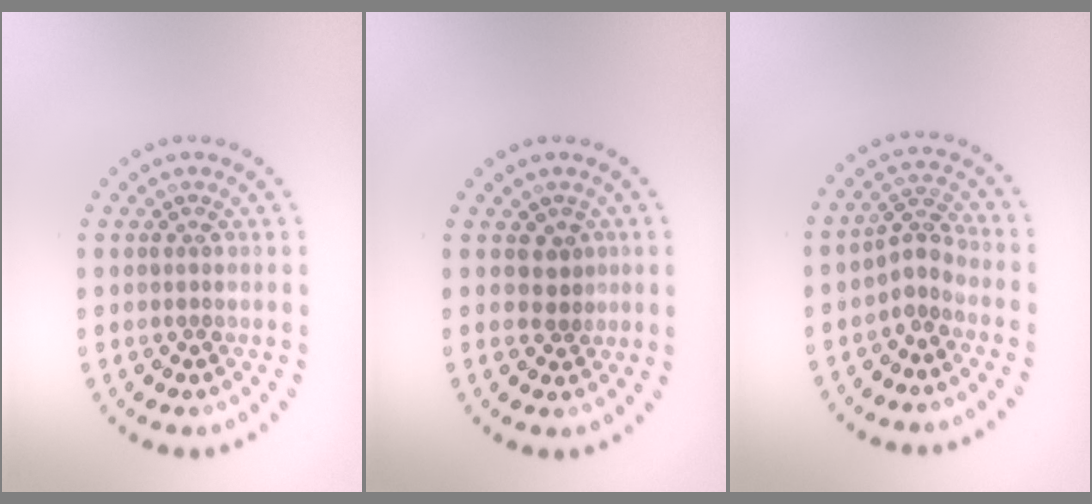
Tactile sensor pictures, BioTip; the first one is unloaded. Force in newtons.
{"total": 1.6, "press": 1.2, "slide": 1.0}
{"total": 2.1, "press": 1.5, "slide": 1.5}